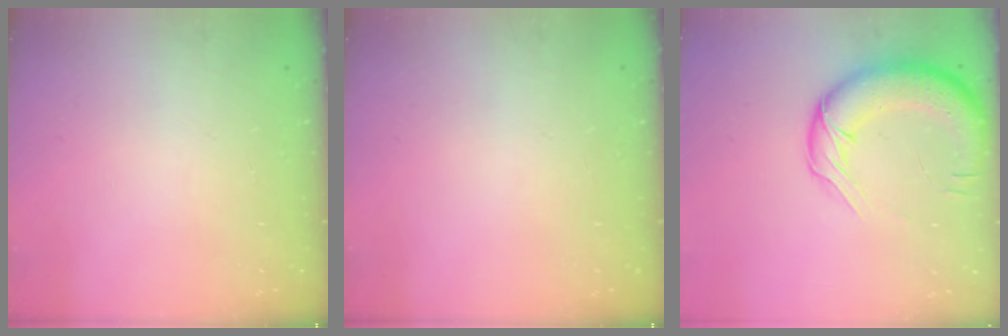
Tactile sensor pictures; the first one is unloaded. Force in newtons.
{"total": 0.0}
{"total": 15.7, "press": 15.3, "slide": 3.6}